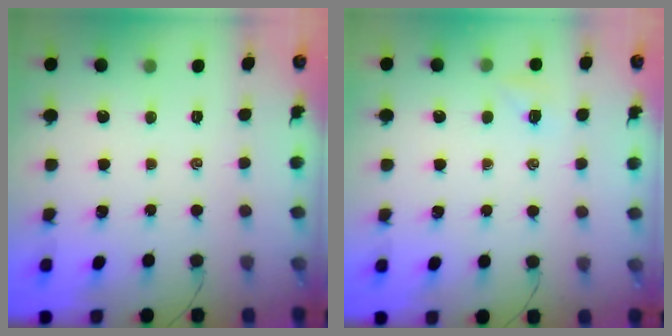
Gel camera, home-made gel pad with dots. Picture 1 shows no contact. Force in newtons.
{"total": 4.0, "press": 3.8, "slide": 1.1}